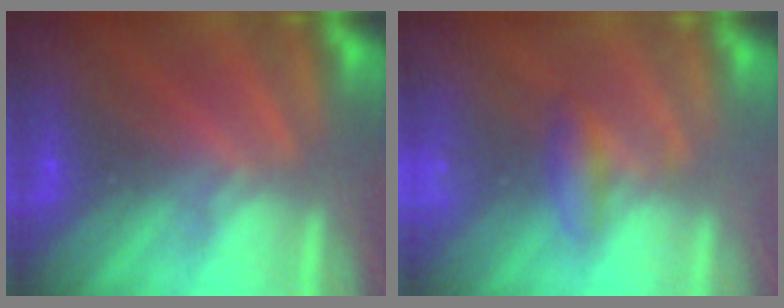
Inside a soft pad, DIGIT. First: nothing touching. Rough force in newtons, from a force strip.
{"total": 2.1}